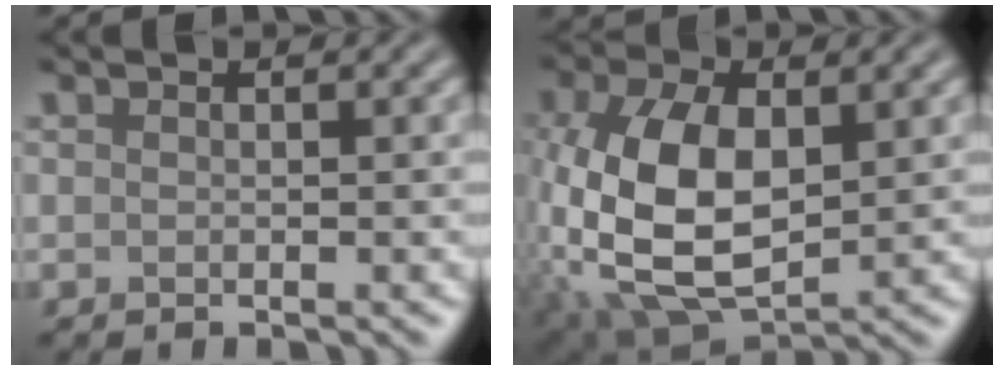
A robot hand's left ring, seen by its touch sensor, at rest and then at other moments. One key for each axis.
{"total": 10.7, "fx": -0.6, "fy": 5.9, "fz": 8.9, "tx": -0.202, "ty": 0.000, "tz": -0.016}